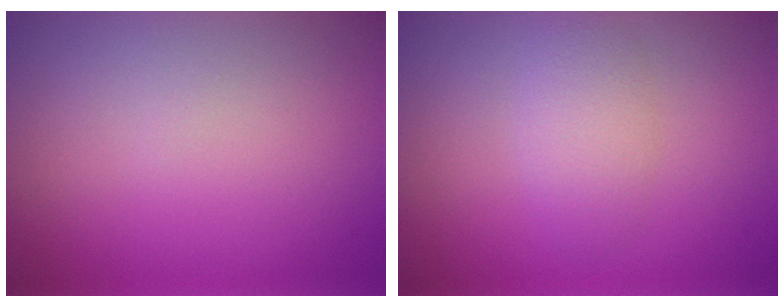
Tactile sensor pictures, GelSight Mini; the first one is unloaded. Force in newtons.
{"total": 2.4, "press": 2.4, "slide": 0.1}